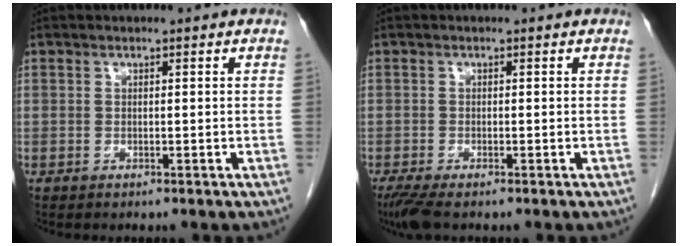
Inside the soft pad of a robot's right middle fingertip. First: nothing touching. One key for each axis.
{"total": 3.3, "fx": -2.4, "fy": 0.6, "fz": 2.2, "tx": -0.045, "ty": -0.011, "tz": -0.045}